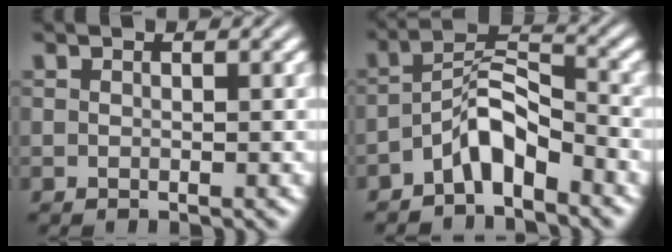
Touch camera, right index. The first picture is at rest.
{"total": 4.3, "force": [-2.4, 1.6, 3.2], "torque": [-0.040, -0.011, -0.036]}